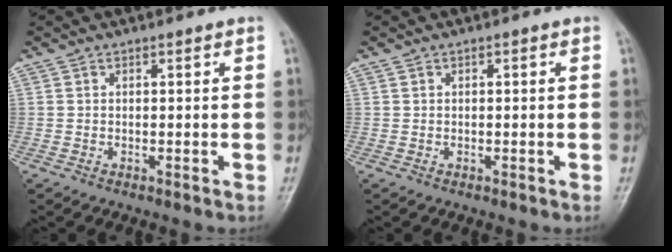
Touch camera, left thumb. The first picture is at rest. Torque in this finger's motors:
{"motor_torque": [0.00, 0.00, 0.00, 0.00, 0.00]}